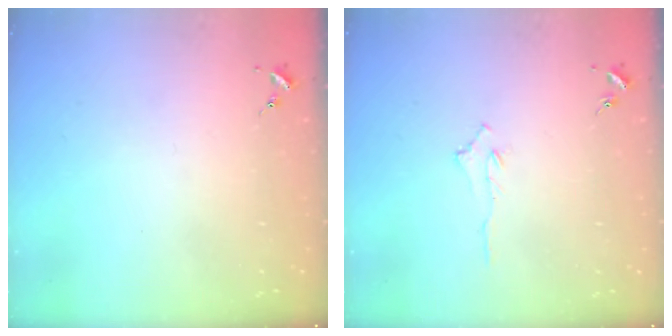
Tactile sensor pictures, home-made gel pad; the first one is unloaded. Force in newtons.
{"total": 3.0, "press": 3.0, "slide": 0.5}